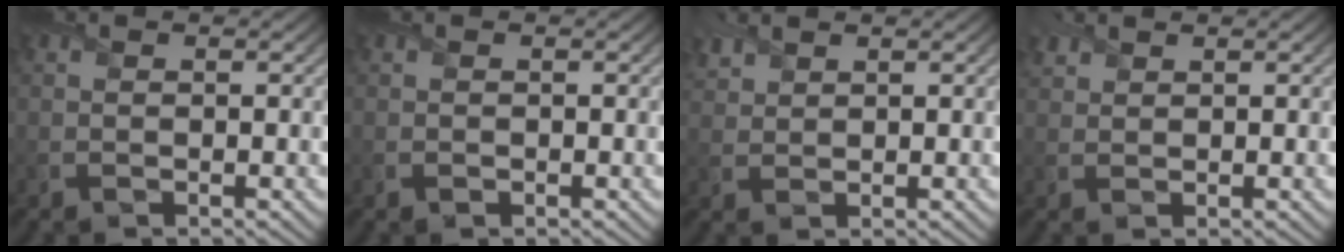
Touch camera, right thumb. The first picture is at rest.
{"total": 0.6, "force": [-0.2, 0.5, 0.2], "torque": [-0.002, -0.006, -0.005]}
{"total": 2.5, "force": [2.1, 1.0, 0.9], "torque": [-0.028, 0.008, 0.051]}
{"total": 1.6, "force": [1.5, 0.6, 0.3], "torque": [-0.013, 0.007, 0.036]}